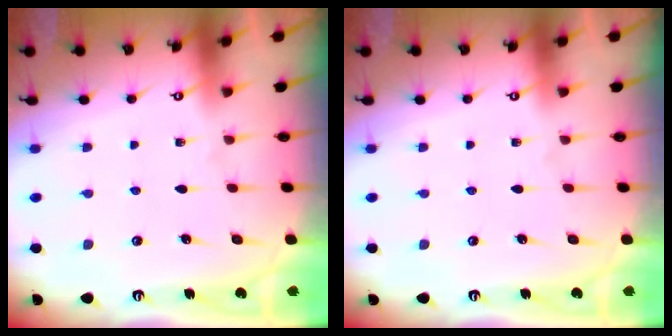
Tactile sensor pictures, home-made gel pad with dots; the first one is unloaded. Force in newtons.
{"total": 0.0}